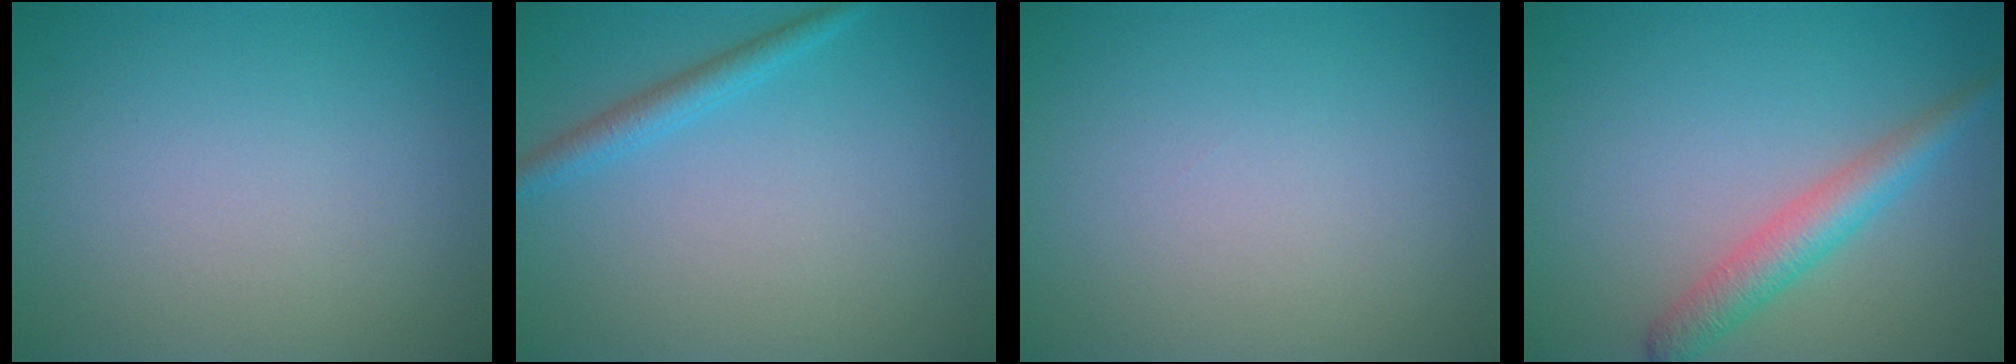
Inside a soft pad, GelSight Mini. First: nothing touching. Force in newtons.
{"total": 1.9, "press": 1.9, "slide": 0.2}
{"total": 0.0}
{"total": 3.4, "press": 3.4, "slide": 0.1}